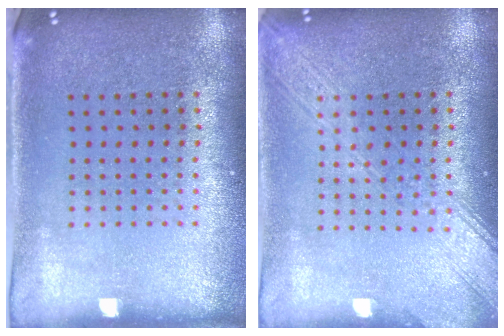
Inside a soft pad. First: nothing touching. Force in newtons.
{"total": 3.4, "press": 3.4, "slide": 0.5}